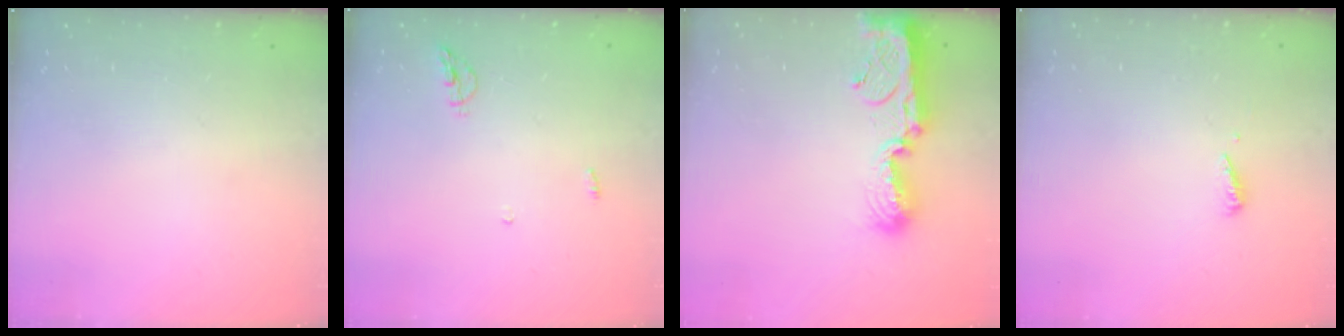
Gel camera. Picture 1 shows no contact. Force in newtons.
{"total": 4.6, "press": 4.5, "slide": 1.0}
{"total": 11.2, "press": 11.2, "slide": 1.0}
{"total": 2.5, "press": 2.5, "slide": 0.1}